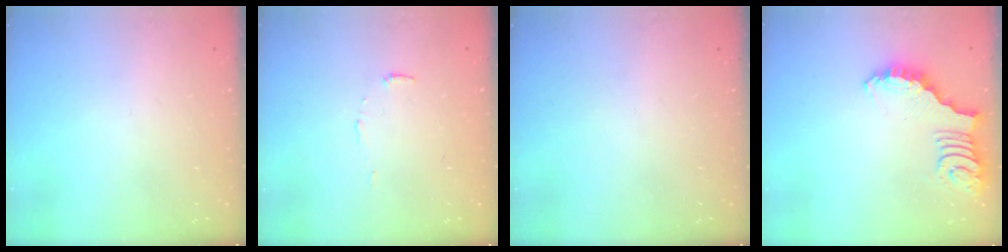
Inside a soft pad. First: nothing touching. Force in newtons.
{"total": 6.5, "press": 6.5, "slide": 0.5}
{"total": 0.0}
{"total": 2.5, "press": 2.5, "slide": 0.5}